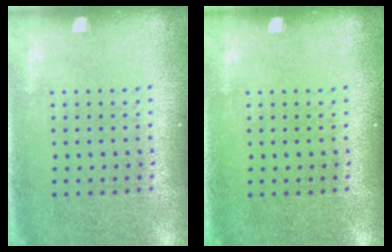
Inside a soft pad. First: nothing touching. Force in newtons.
{"total": 0.0}